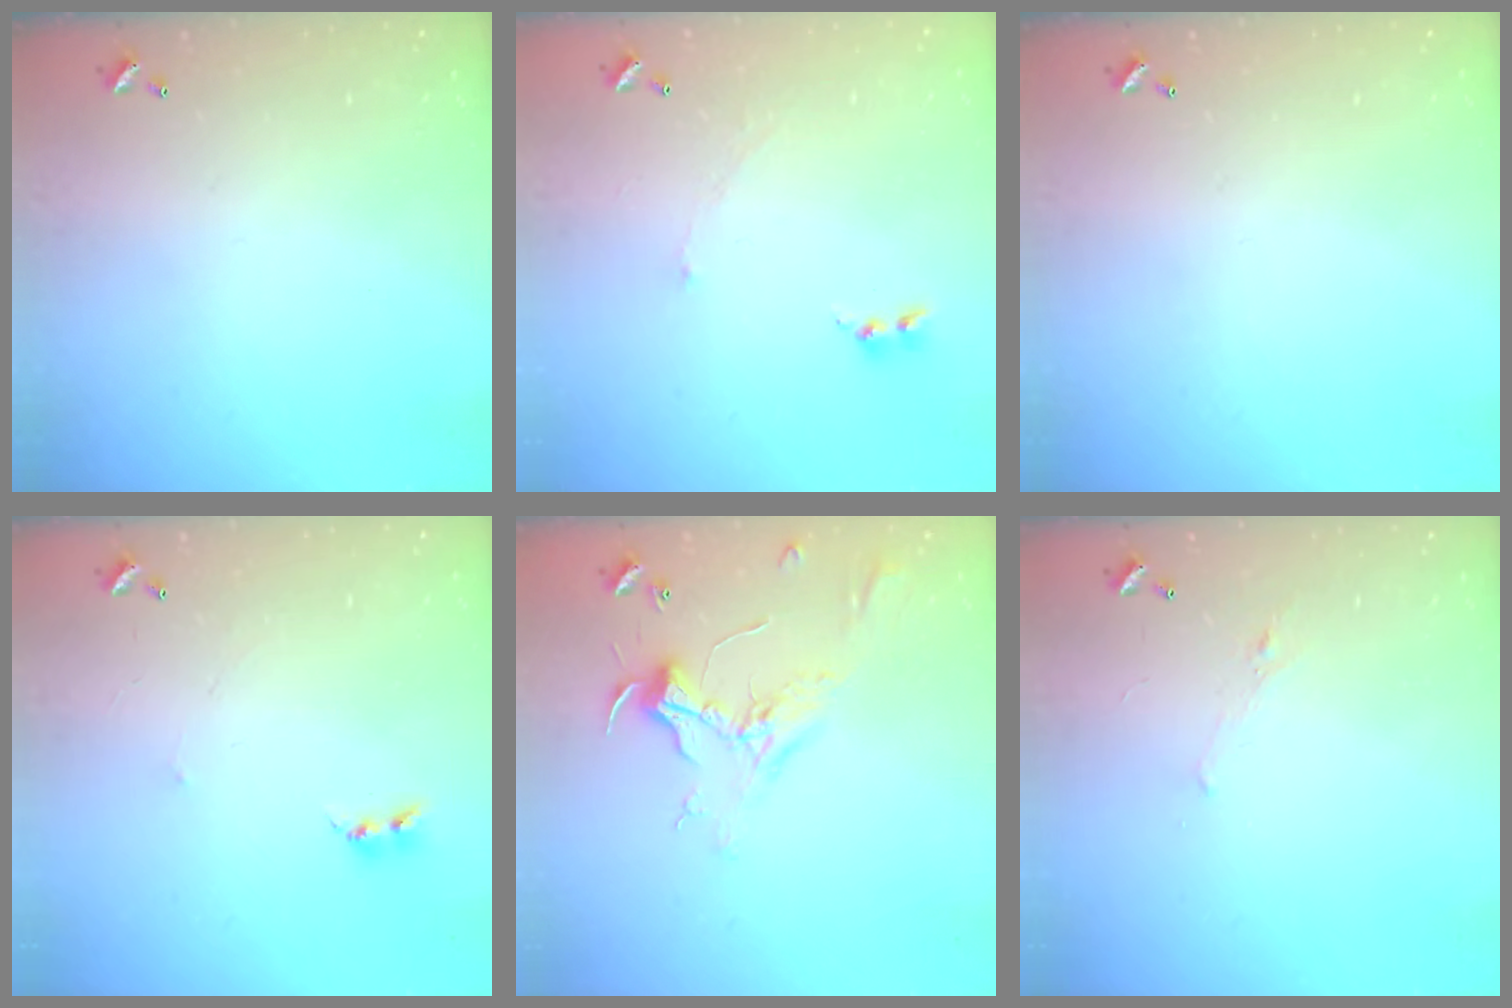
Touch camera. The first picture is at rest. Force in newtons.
{"total": 2.0, "press": 1.9, "slide": 0.7}
{"total": 0.0}
{"total": 2.4, "press": 2.4, "slide": 0.4}
{"total": 2.4, "press": 2.3, "slide": 0.8}
{"total": 0.7, "press": 0.2, "slide": 0.6}